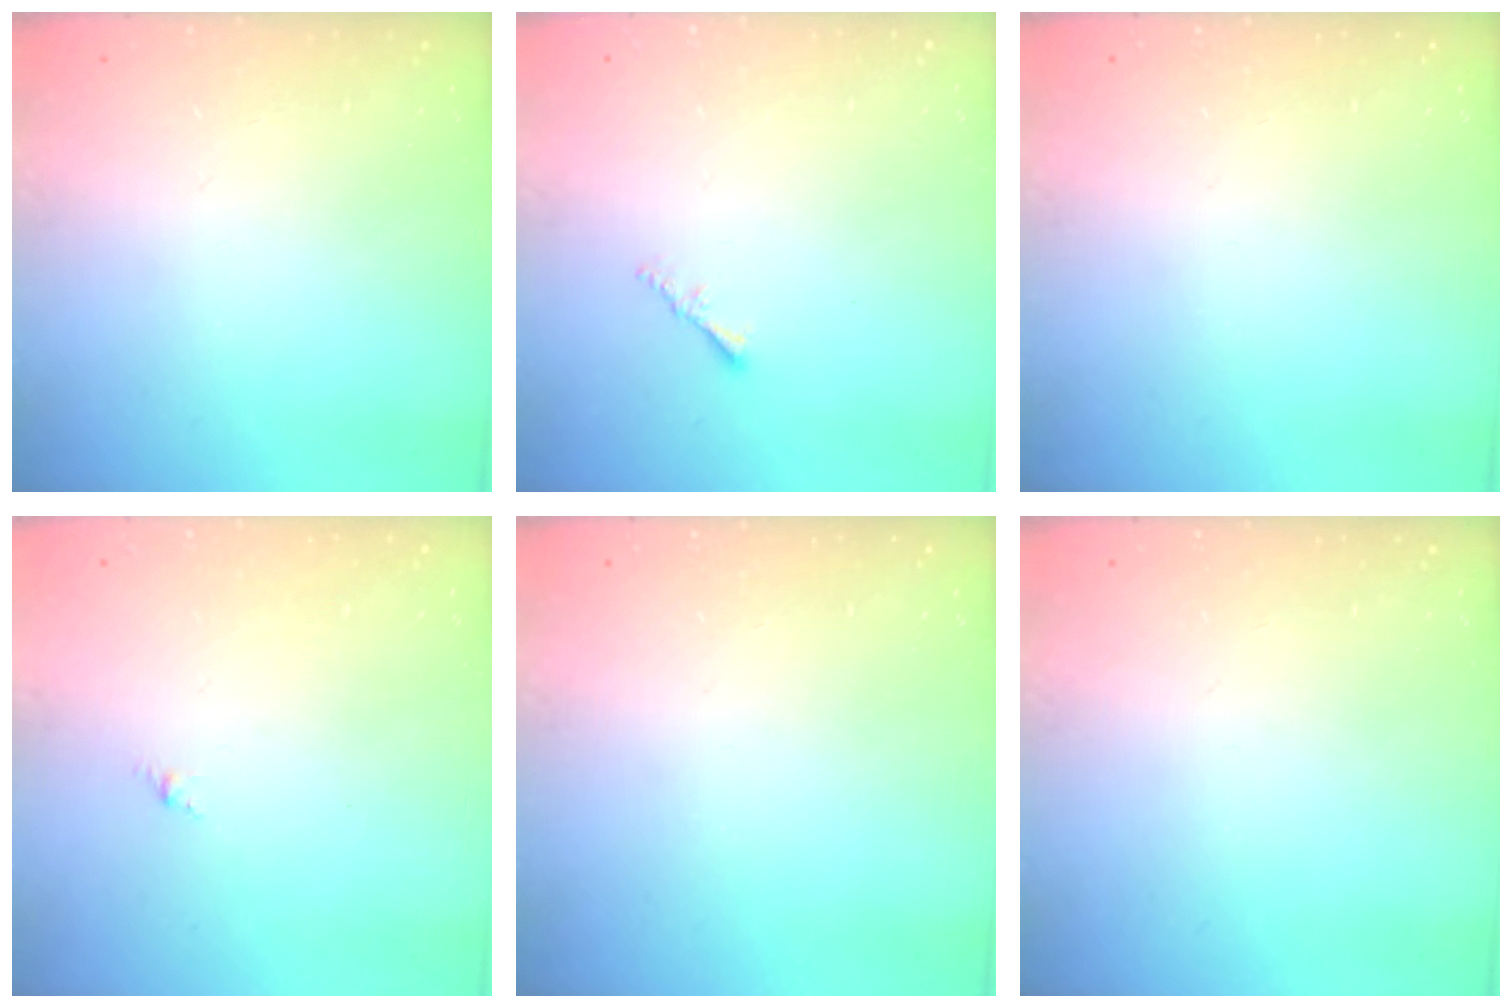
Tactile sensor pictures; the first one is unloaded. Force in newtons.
{"total": 1.2, "press": 1.1, "slide": 0.4}
{"total": 0.0}
{"total": 0.0}
{"total": 0.0}
{"total": 0.0}